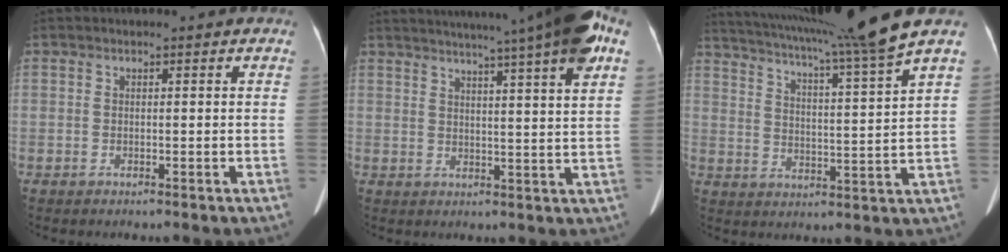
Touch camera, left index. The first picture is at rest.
{"total": 19.6, "force": [14.9, -0.4, 12.7], "torque": [-0.198, 0.011, 0.184]}
{"total": 15.4, "force": [13.0, -3.3, 7.4], "torque": [-0.131, -0.038, 0.191]}